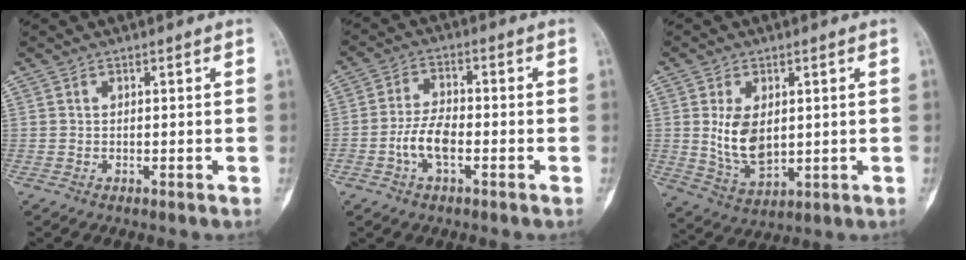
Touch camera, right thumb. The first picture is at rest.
{"total": 6.4, "force": [-2.2, 3.2, 5.1], "torque": [-0.100, 0.020, -0.045]}
{"total": 9.2, "force": [1.2, 5.7, 7.1], "torque": [-0.114, -0.015, 0.039]}